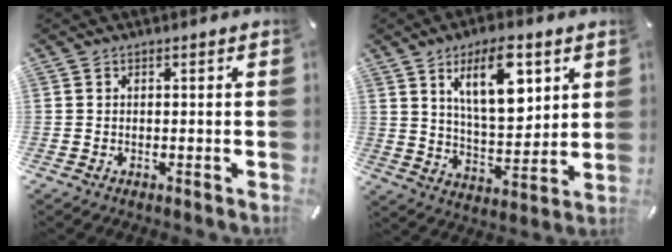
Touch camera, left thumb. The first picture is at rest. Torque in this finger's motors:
{"motor_torque": [2.60, 2.41, 1.94, -0.83, 0.57]}